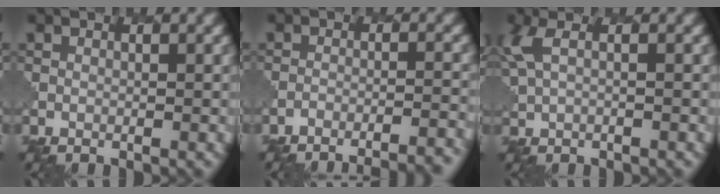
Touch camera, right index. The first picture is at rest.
{"total": 7.6, "force": [-7.2, 1.4, 2.1], "torque": [-0.013, 0.016, -0.086]}
{"total": 2.8, "force": [0.9, 0.9, 2.5], "torque": [-0.064, 0.002, 0.018]}